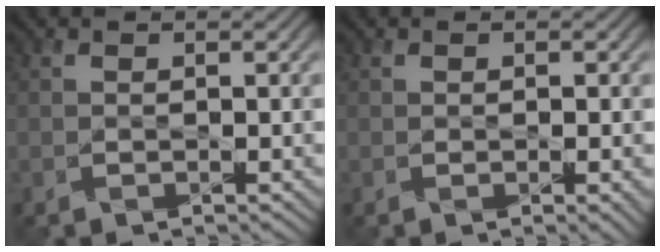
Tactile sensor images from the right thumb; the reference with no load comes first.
{"total": 1.2, "force": [-0.1, 0.2, 1.2], "torque": [-0.018, -0.004, -0.001]}